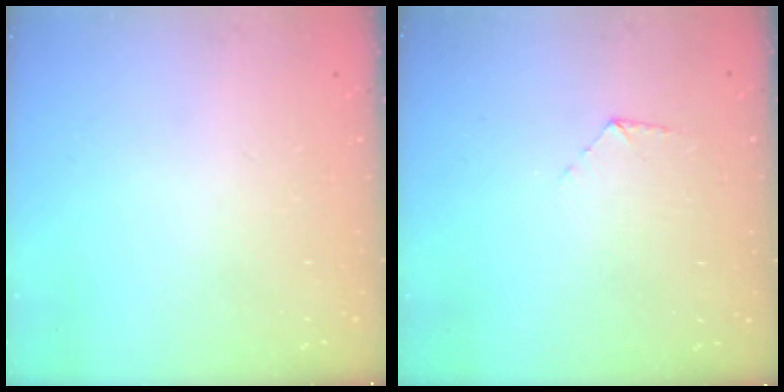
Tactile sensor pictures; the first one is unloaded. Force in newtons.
{"total": 5.1, "press": 5.1, "slide": 0.4}